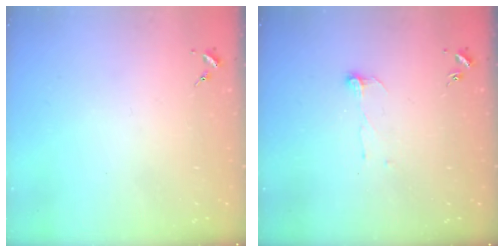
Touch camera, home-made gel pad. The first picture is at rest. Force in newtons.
{"total": 5.3, "press": 5.3, "slide": 0.6}